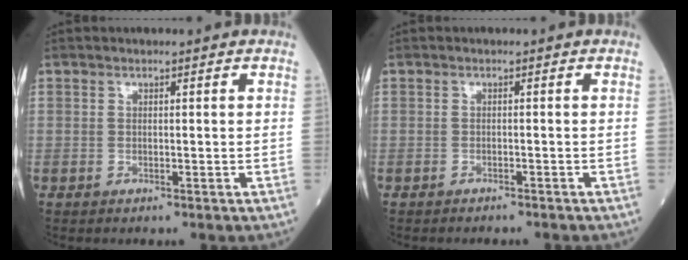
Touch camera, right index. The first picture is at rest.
{"total": 2.5, "force": [-2.4, 0.3, 0.6], "torque": [-0.010, -0.002, -0.029]}